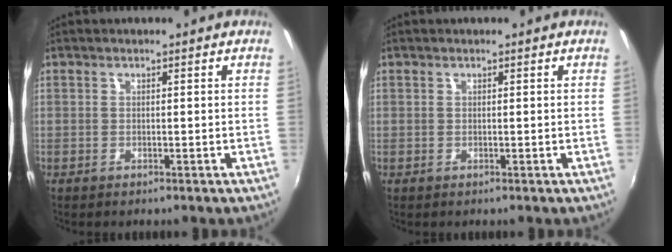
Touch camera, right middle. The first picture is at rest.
{"total": 0.0}